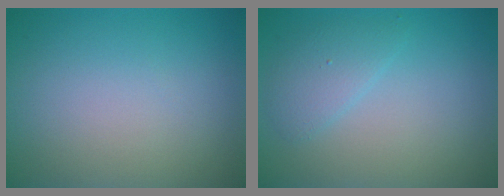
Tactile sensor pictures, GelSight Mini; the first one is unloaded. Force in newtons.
{"total": 2.0, "press": 2.0, "slide": 0.2}